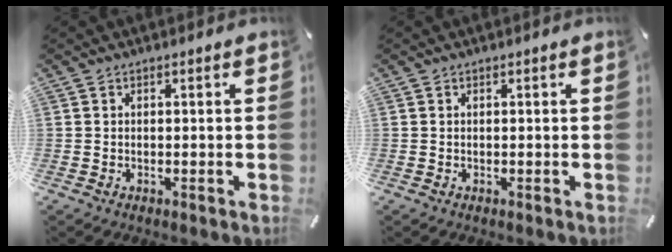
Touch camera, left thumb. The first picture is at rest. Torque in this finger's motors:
{"motor_torque": [0.00, 0.01, -0.01, 0.00, 0.00]}